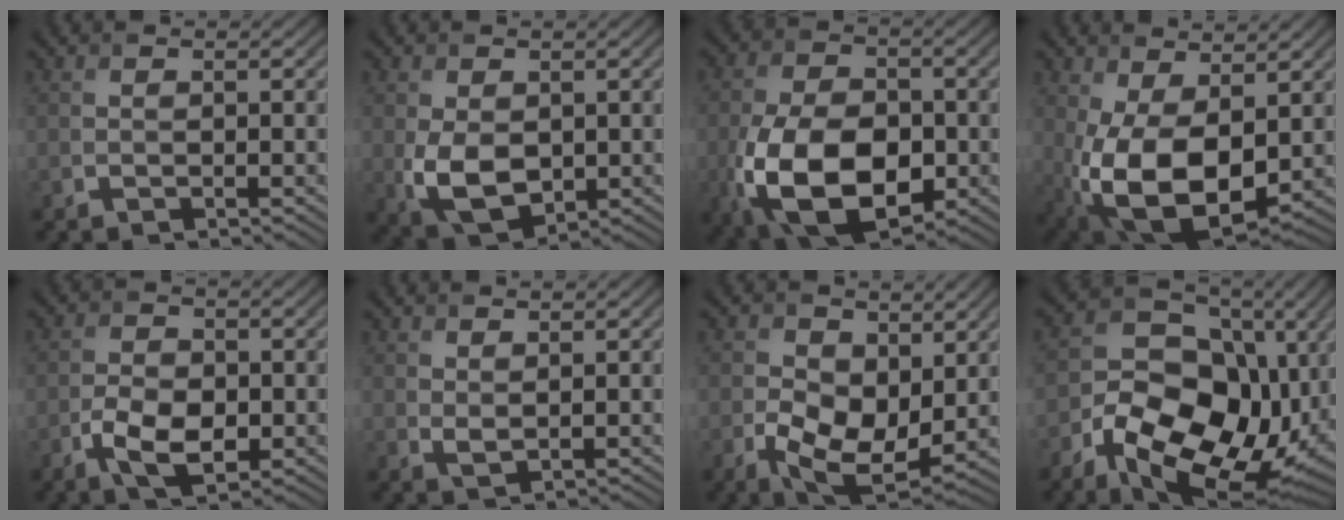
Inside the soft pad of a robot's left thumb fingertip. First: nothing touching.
{"total": 6.7, "force": [-0.5, 4.5, 4.9], "torque": [-0.112, -0.014, -0.003]}
{"total": 14.7, "force": [-4.4, 9.0, 10.7], "torque": [-0.240, -0.039, -0.074]}
{"total": 12.6, "force": [-0.7, 7.2, 10.4], "torque": [-0.226, -0.025, -0.006]}
{"total": 5.6, "force": [-1.9, 3.3, 4.1], "torque": [-0.081, -0.003, -0.039]}
{"total": 1.4, "force": [1.0, 0.5, 0.9], "torque": [-0.024, -0.005, 0.024]}
{"total": 8.7, "force": [0.1, 5.7, 6.6], "torque": [-0.145, -0.020, 0.005]}
{"total": 15.4, "force": [-4.7, 10.5, 10.2], "torque": [-0.190, -0.034, -0.078]}